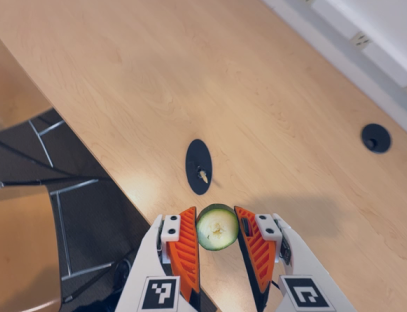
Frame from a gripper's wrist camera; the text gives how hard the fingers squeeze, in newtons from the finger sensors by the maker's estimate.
{"total": 9.9, "left": 10.7, "right": 9.2}